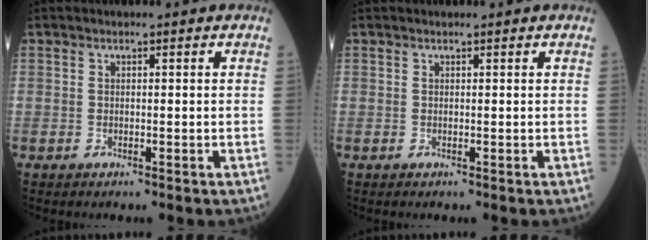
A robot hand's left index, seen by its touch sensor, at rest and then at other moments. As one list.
[{"total": 0.0}]